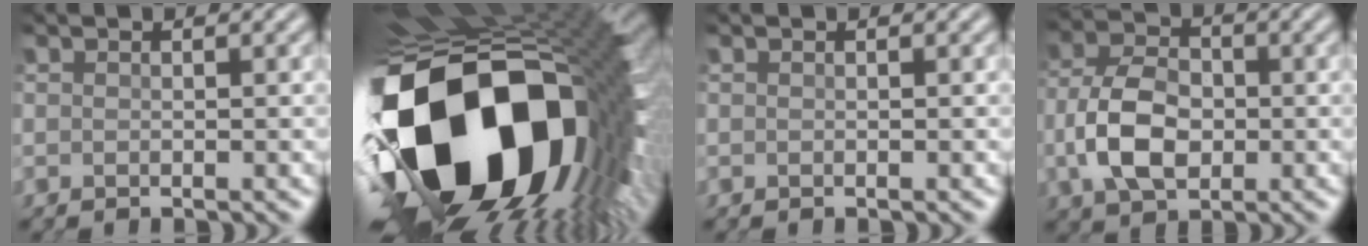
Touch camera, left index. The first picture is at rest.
{"total": 21.9, "force": [-5.0, 13.3, 16.7], "torque": [-0.359, -0.083, -0.049]}
{"total": 0.0}
{"total": 6.2, "force": [-1.1, 4.0, 4.6], "torque": [-0.099, 0.010, -0.025]}